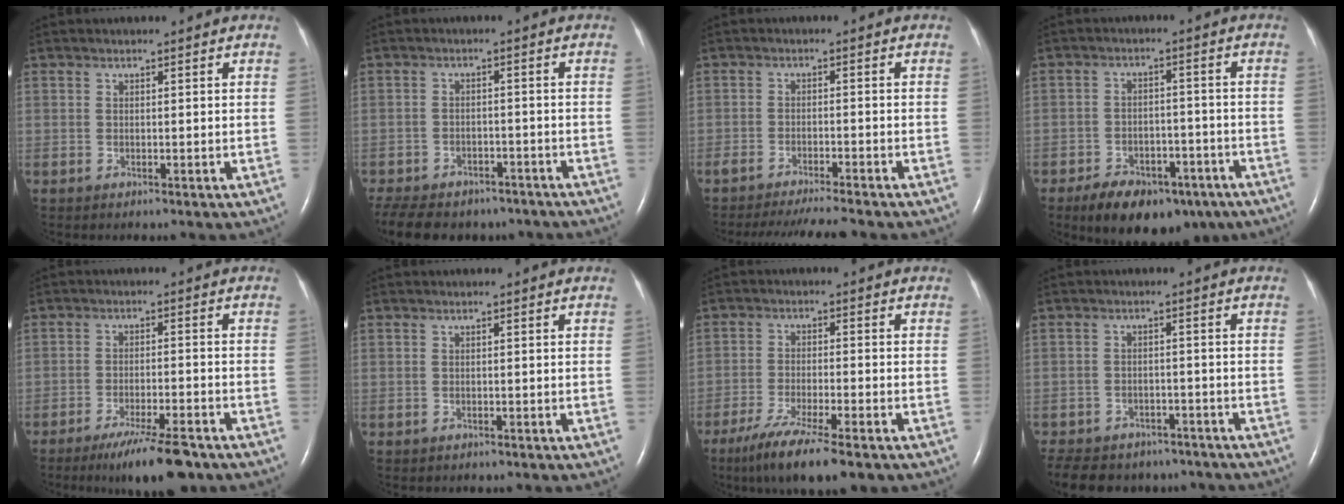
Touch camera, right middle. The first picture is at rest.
{"total": 17.3, "force": [-13.6, 8.2, 6.8], "torque": [-0.189, -0.014, -0.174]}
{"total": 8.3, "force": [-7.6, 0.0, 3.4], "torque": [-0.047, -0.017, -0.115]}
{"total": 12.9, "force": [-8.8, 6.5, 6.9], "torque": [-0.103, 0.004, -0.129]}
{"total": 9.3, "force": [-6.9, 1.1, 6.1], "torque": [-0.099, -0.021, -0.110]}
{"total": 0.0}
{"total": 10.5, "force": [-7.4, 1.0, 7.4], "torque": [-0.129, -0.027, -0.119]}
{"total": 15.0, "force": [-12.2, 7.1, 5.0], "torque": [-0.120, -0.002, -0.150]}